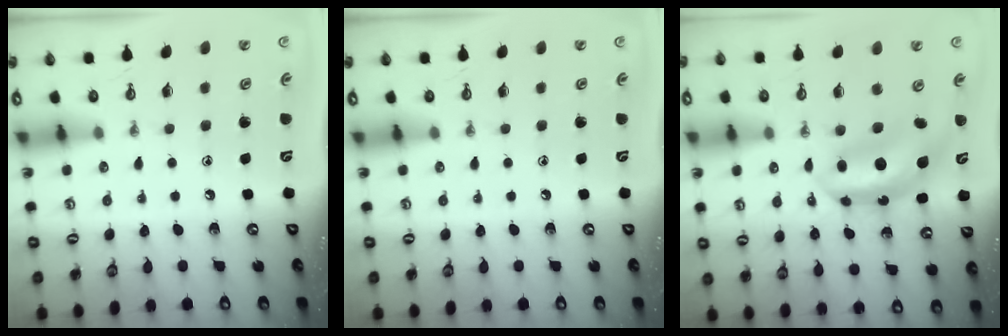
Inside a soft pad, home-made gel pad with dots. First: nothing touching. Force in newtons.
{"total": 0.0}
{"total": 6.7, "press": 6.6, "slide": 0.8}